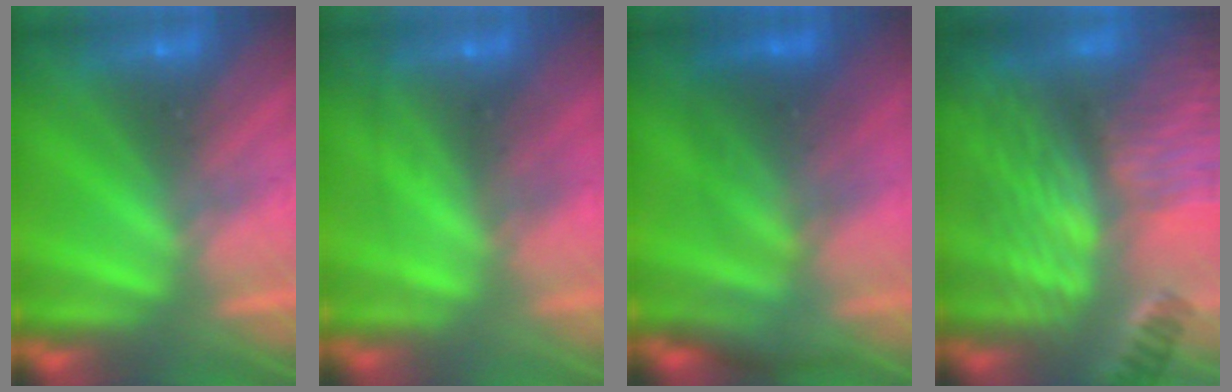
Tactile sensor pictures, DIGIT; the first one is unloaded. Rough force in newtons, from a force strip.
{"total": 2.3}
{"total": 2.3}
{"total": 7.0}